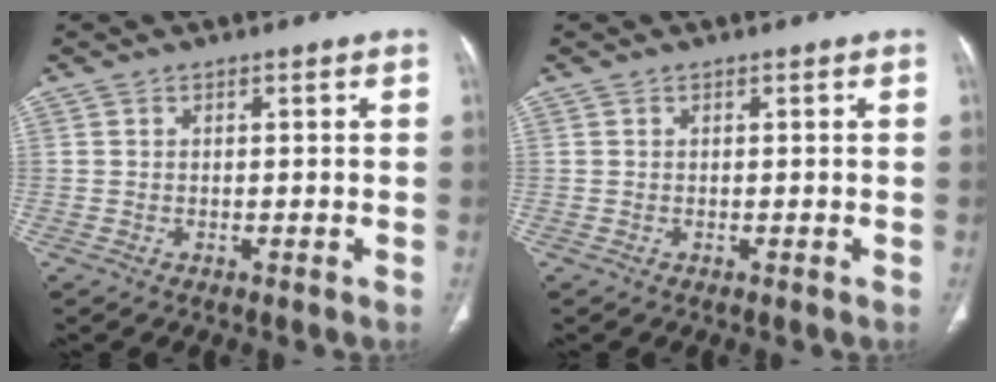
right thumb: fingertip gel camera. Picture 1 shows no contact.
{"total": 0.0}